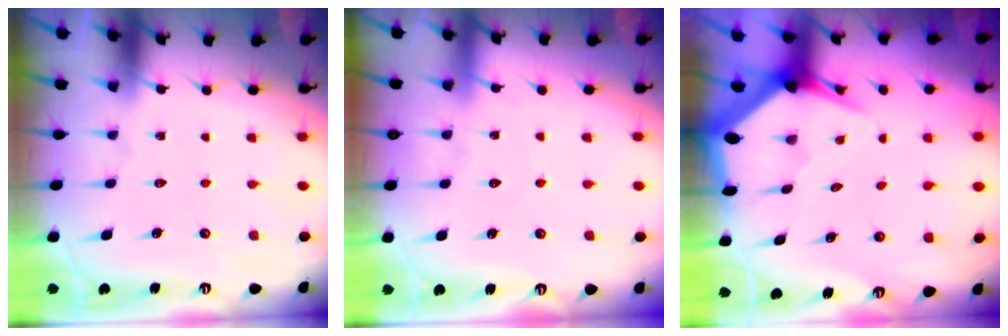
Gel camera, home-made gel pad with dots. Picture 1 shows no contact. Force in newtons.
{"total": 3.4, "press": 3.3, "slide": 0.4}
{"total": 3.3, "press": 3.3, "slide": 0.4}